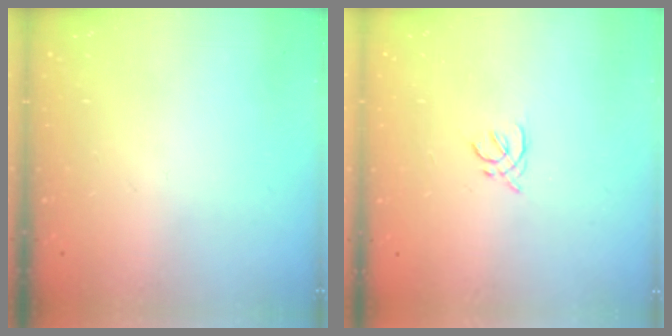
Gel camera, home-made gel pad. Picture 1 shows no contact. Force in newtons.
{"total": 2.0, "press": 2.0, "slide": 0.6}